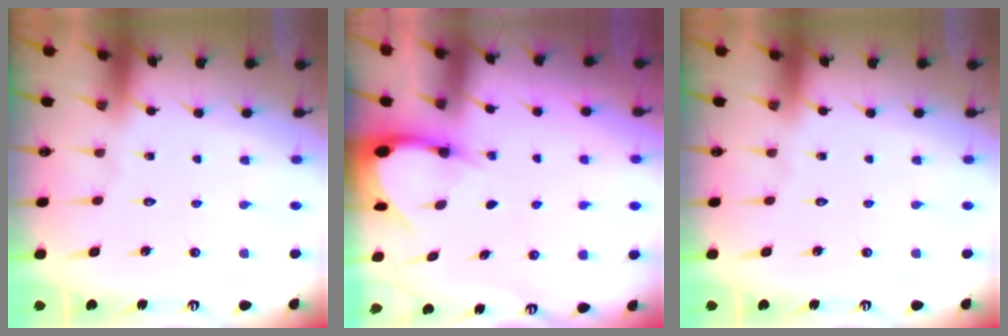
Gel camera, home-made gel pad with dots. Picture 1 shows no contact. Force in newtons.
{"total": 3.5, "press": 3.5, "slide": 0.2}
{"total": 0.0}